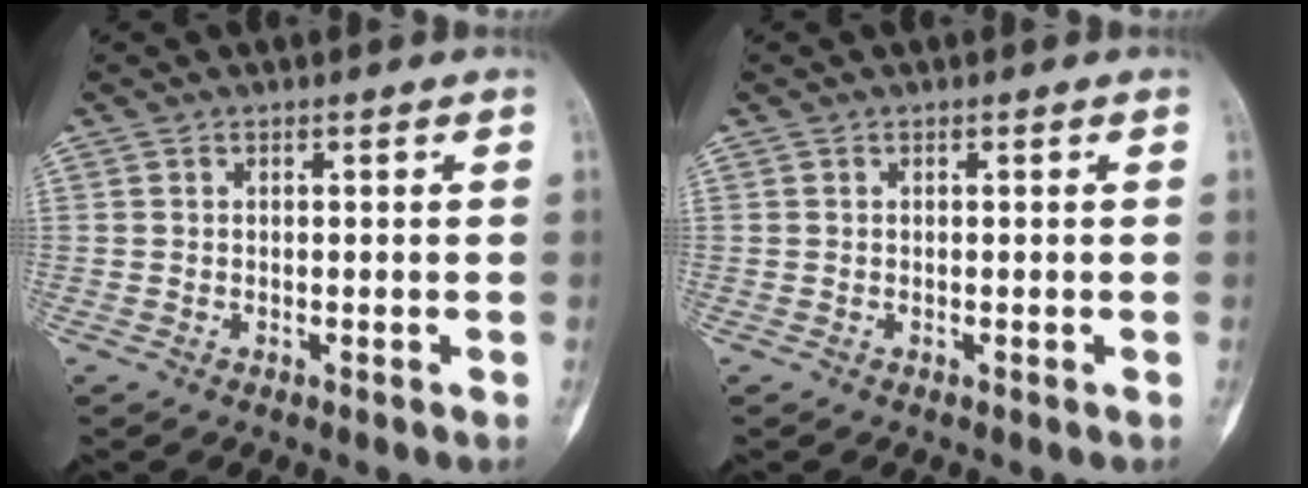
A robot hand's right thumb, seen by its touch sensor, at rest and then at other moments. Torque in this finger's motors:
{"motor_torque": [0.01, 0.01, 0.05, -0.03, 0.00]}